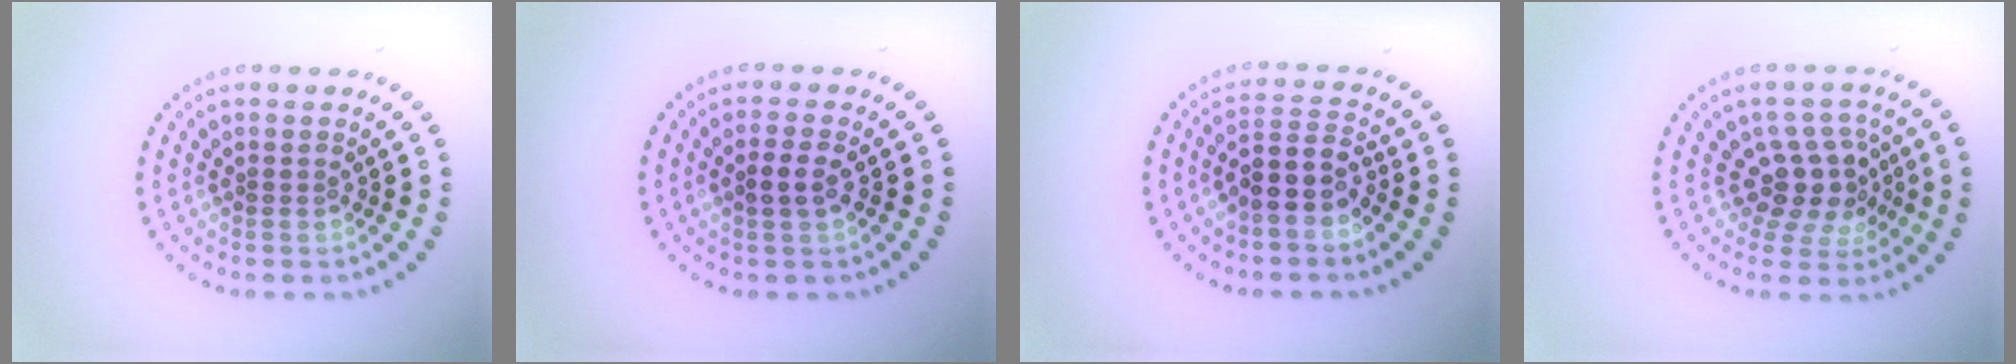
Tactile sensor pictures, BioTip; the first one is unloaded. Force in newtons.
{"total": 1.9, "press": 1.8, "slide": 0.3}
{"total": 3.2, "press": 2.7, "slide": 1.8}
{"total": 3.8, "press": 3.2, "slide": 2.1}